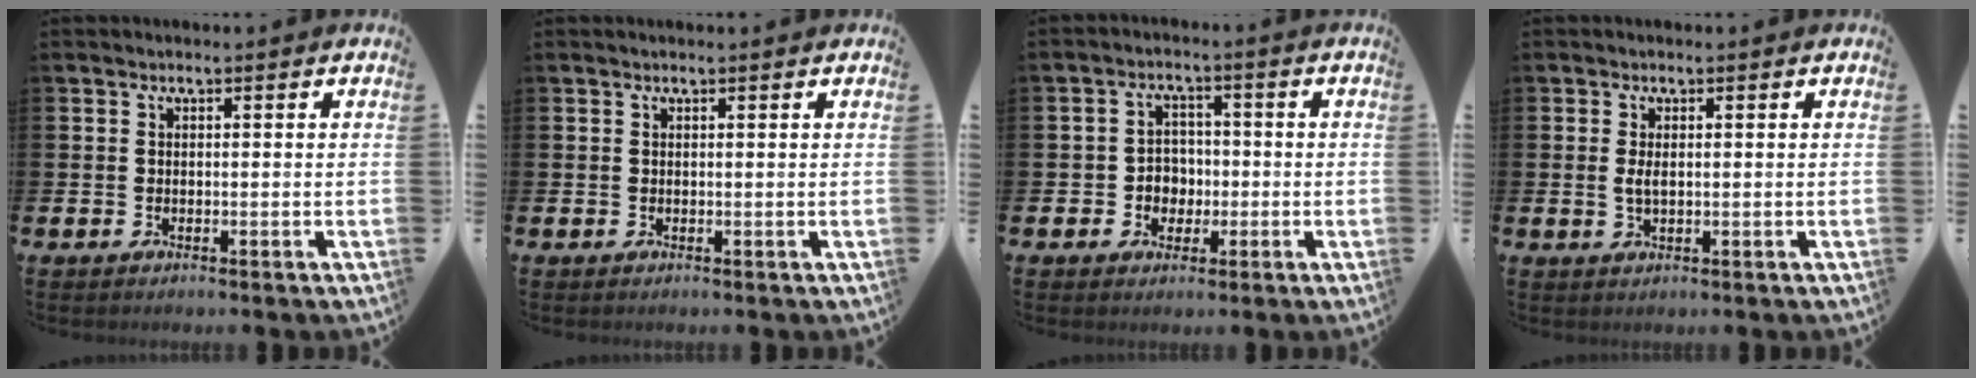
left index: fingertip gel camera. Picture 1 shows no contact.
{"total": 0.0}
{"total": 3.4, "force": [-0.6, 3.2, 1.1], "torque": [-0.020, 0.002, -0.020]}
{"total": 1.7, "force": [0.2, 0.7, 1.6], "torque": [-0.027, 0.001, 0.002]}